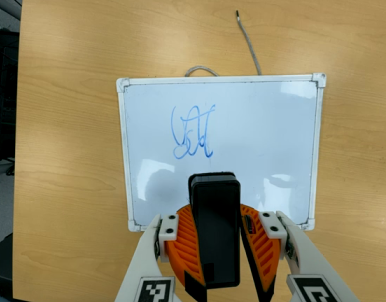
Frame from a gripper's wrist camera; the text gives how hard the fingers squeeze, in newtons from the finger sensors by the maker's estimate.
{"total": 11.9, "left": 11.1, "right": 12.7}